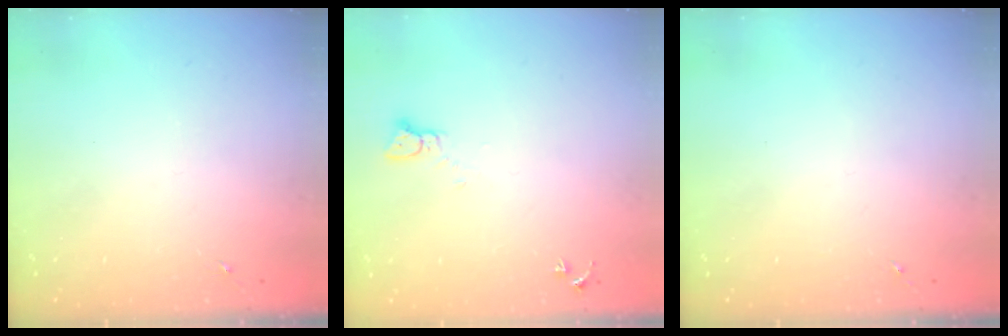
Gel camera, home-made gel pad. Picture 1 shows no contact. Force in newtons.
{"total": 2.2, "press": 2.2, "slide": 0.2}
{"total": 0.0}